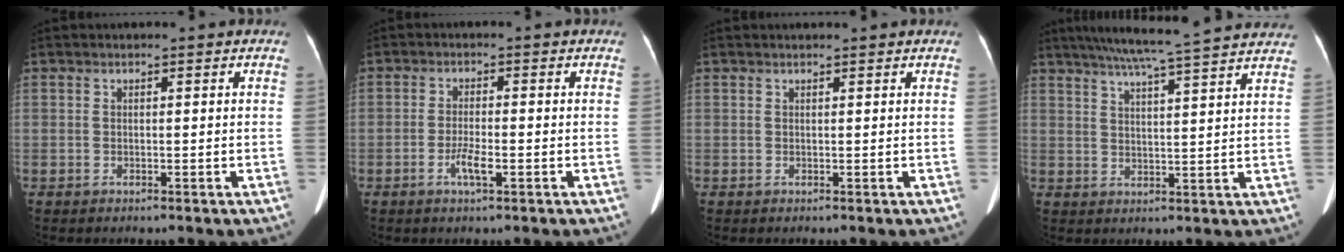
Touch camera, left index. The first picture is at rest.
{"total": 3.0, "force": [-1.4, 0.4, 2.7], "torque": [-0.055, -0.001, -0.027]}
{"total": 2.2, "force": [2.1, 0.1, 0.7], "torque": [-0.010, 0.020, 0.025]}
{"total": 18.9, "force": [16.7, -0.4, 8.8], "torque": [-0.147, 0.013, 0.214]}